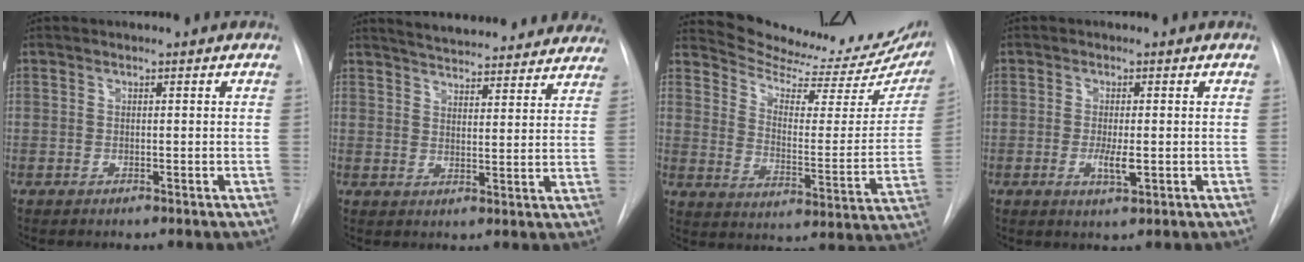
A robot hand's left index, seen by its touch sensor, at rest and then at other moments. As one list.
[{"total": 24.1, "force": [22.1, 5.2, 8.0], "torque": [-0.123, -0.022, 0.268]}, {"total": 21.3, "force": [19.8, 3.7, 6.8], "torque": [-0.094, -0.067, 0.253]}, {"total": 3.0, "force": [-0.5, 0.7, 2.9], "torque": [-0.053, -0.005, -0.007]}]